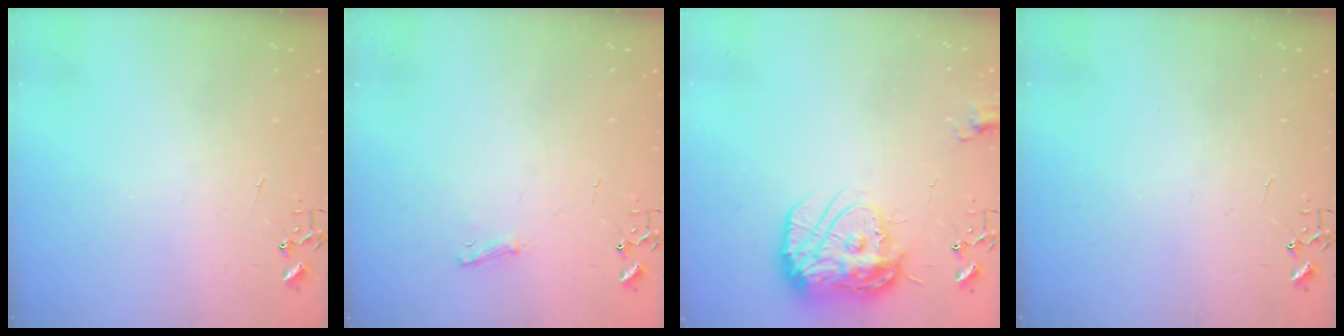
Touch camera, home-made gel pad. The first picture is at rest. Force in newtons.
{"total": 5.5, "press": 5.5, "slide": 0.7}
{"total": 15.0, "press": 14.9, "slide": 1.1}
{"total": 0.0}